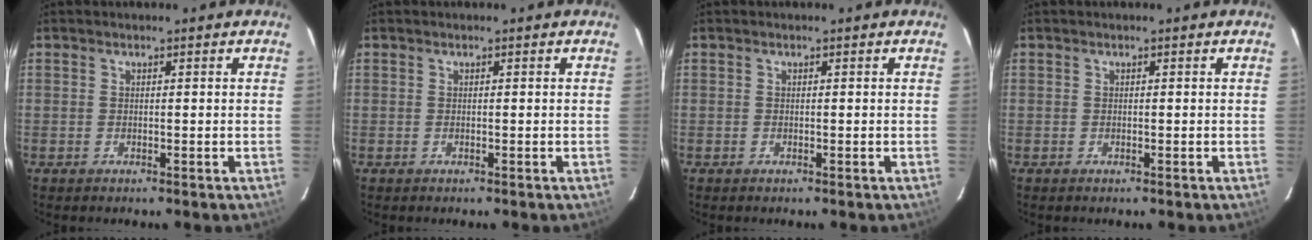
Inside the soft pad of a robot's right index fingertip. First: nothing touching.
{"total": 0.0}
{"total": 0.0}
{"total": 0.0}